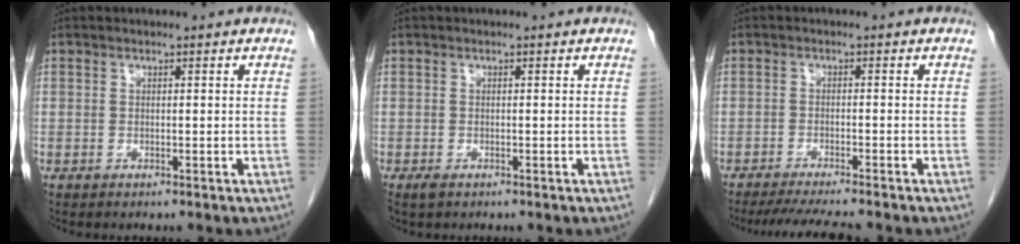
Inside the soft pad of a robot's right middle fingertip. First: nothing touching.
{"total": 1.1, "force": [-0.7, 0.5, 0.7], "torque": [-0.016, -0.002, -0.007]}
{"total": 7.7, "force": [-6.8, -0.1, 3.6], "torque": [-0.050, -0.019, -0.106]}